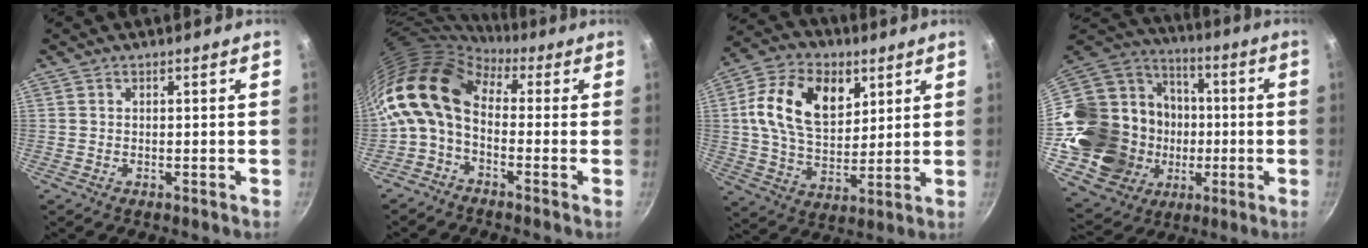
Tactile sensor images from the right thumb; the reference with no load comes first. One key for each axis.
{"total": 12.6, "fx": 0.7, "fy": 8.1, "fz": 9.7, "tx": -0.179, "ty": 0.023, "tz": -0.011}
{"total": 16.9, "fx": 5.4, "fy": 11.1, "fz": 11.6, "tx": -0.181, "ty": -0.012, "tz": 0.087}
{"total": 30.0, "fx": -1.7, "fy": 24.0, "fz": 17.9, "tx": -0.326, "ty": 0.055, "tz": 0.003}